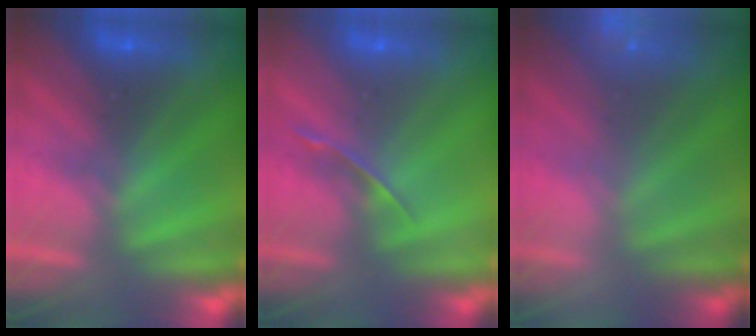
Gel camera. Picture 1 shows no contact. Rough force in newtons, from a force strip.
{"total": 1.4}
{"total": 2.1}